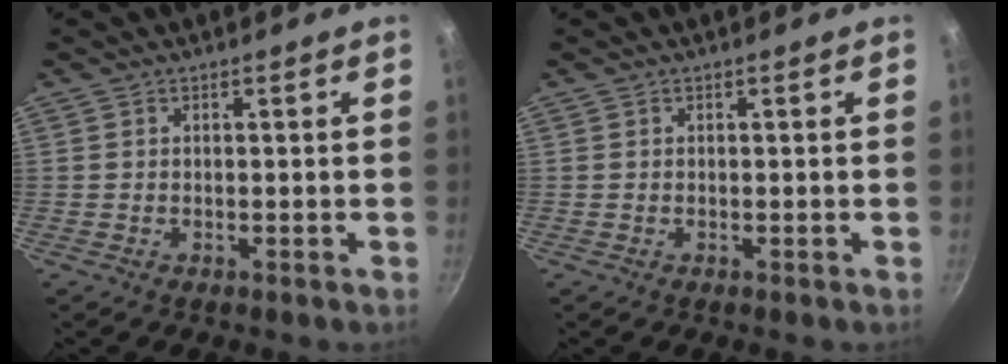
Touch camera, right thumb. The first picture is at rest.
{"total": 0.0}